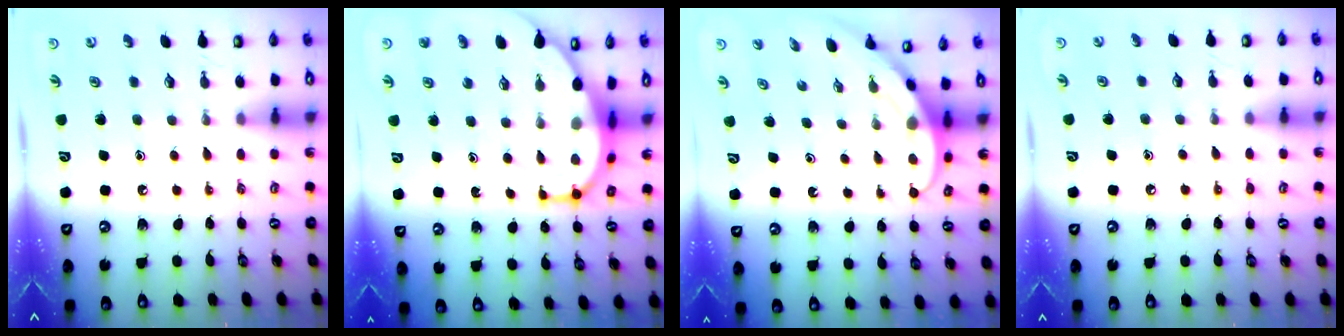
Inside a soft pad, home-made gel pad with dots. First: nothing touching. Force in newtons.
{"total": 11.5, "press": 11.4, "slide": 1.3}
{"total": 3.8, "press": 3.8, "slide": 0.3}
{"total": 4.8, "press": 4.8, "slide": 0.6}